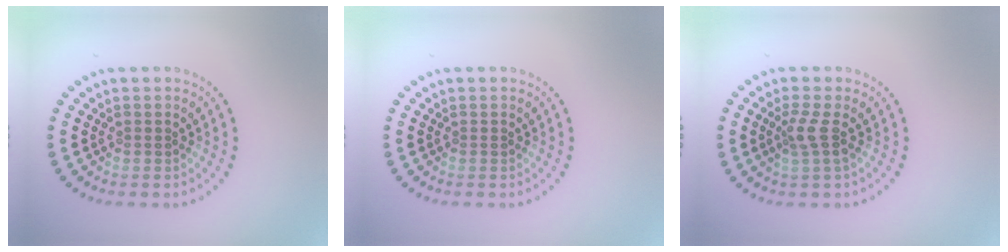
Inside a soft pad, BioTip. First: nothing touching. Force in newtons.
{"total": 0.0}
{"total": 2.0, "press": 1.5, "slide": 1.3}